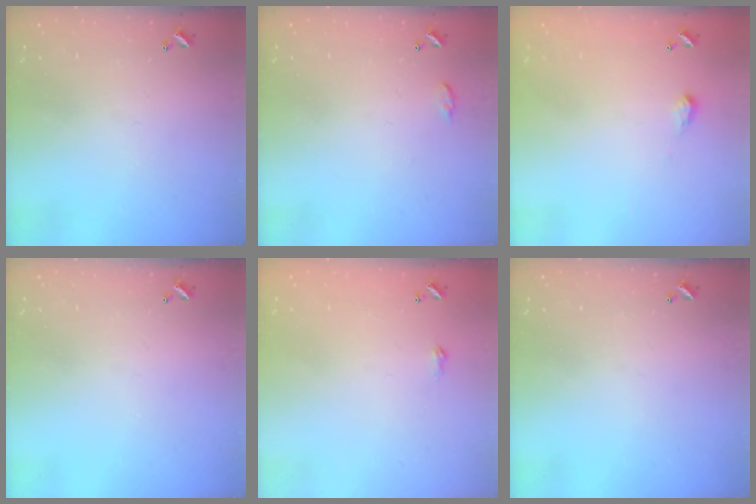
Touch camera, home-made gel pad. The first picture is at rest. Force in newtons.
{"total": 4.7, "press": 4.7, "slide": 0.6}
{"total": 2.0, "press": 2.0, "slide": 0.3}
{"total": 0.0}
{"total": 1.8, "press": 1.8, "slide": 0.3}
{"total": 0.0}